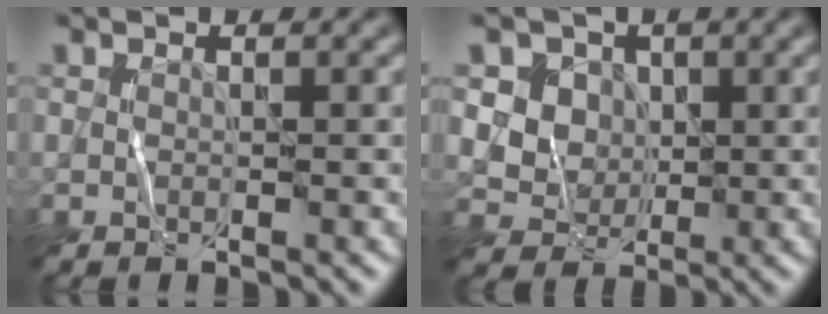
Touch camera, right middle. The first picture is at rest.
{"total": 5.0, "force": [1.6, 4.3, 2.0], "torque": [-0.045, 0.004, 0.030]}